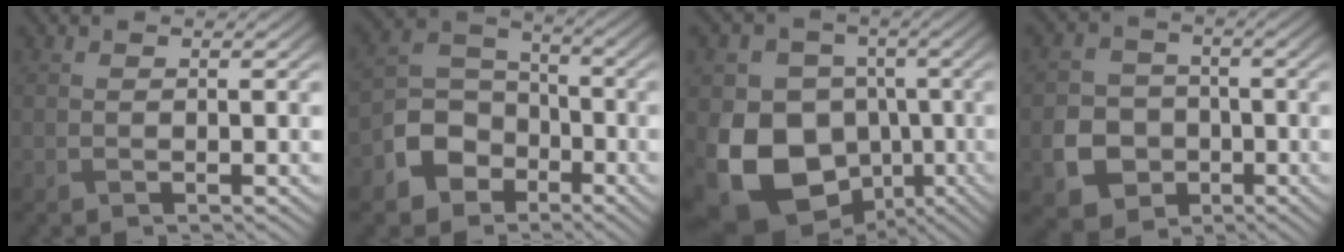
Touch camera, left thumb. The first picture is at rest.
{"total": 7.7, "force": [-4.1, 5.7, 3.1], "torque": [-0.070, -0.001, -0.095]}
{"total": 13.7, "force": [-3.9, 11.2, 6.9], "torque": [-0.155, -0.032, -0.084]}
{"total": 6.8, "force": [-2.4, 5.8, 2.7], "torque": [-0.066, -0.019, -0.051]}